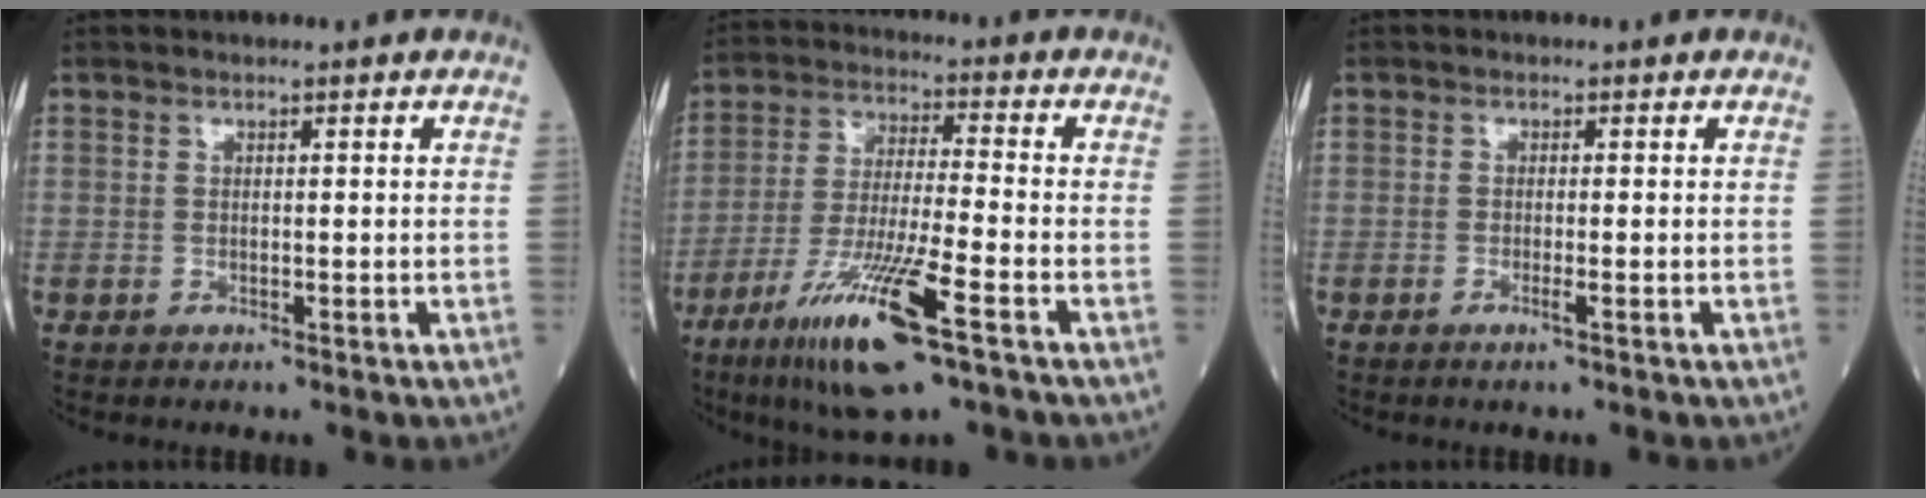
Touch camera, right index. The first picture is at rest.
{"total": 14.7, "force": [-7.7, 0.9, 12.4], "torque": [-0.252, -0.035, -0.137]}
{"total": 0.9, "force": [-0.4, -0.2, 0.8], "torque": [-0.018, -0.001, -0.006]}